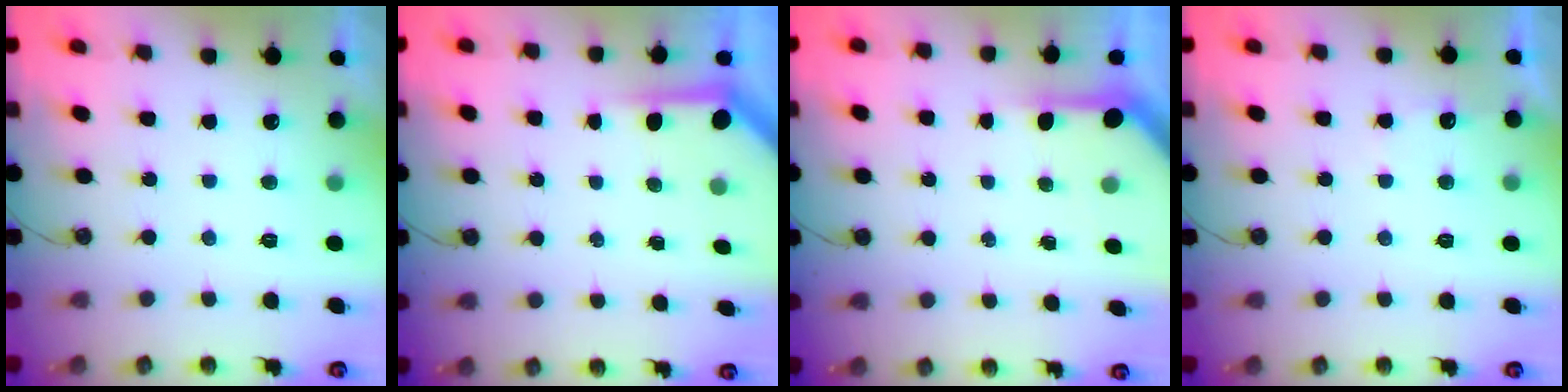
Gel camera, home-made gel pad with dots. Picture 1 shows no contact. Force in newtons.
{"total": 3.9, "press": 3.8, "slide": 0.4}
{"total": 3.8, "press": 3.8, "slide": 0.3}
{"total": 3.3, "press": 3.2, "slide": 0.6}